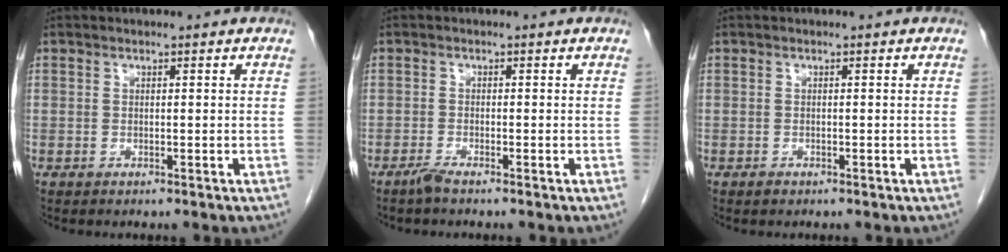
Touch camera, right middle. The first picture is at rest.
{"total": 1.5, "force": [-1.3, -0.1, 0.7], "torque": [-0.022, -0.004, -0.027]}
{"total": 0.6, "force": [-0.5, 0.4, 0.2], "torque": [-0.004, 0.001, -0.006]}